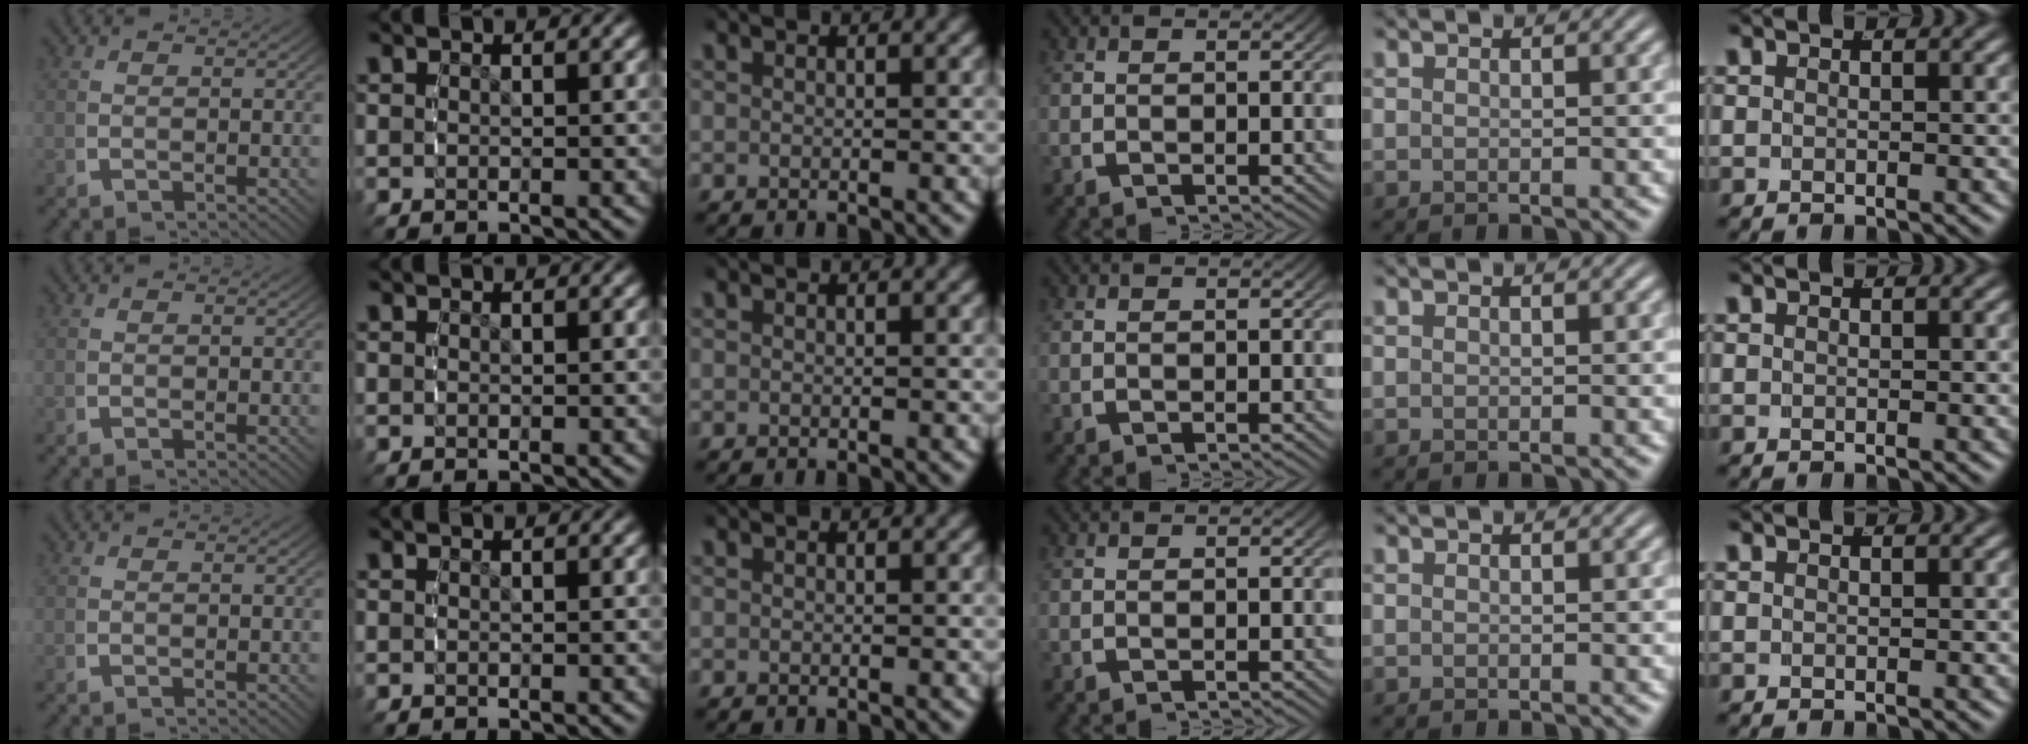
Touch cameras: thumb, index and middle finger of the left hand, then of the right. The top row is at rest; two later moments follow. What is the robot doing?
{"motion": "reach", "object": "button"}